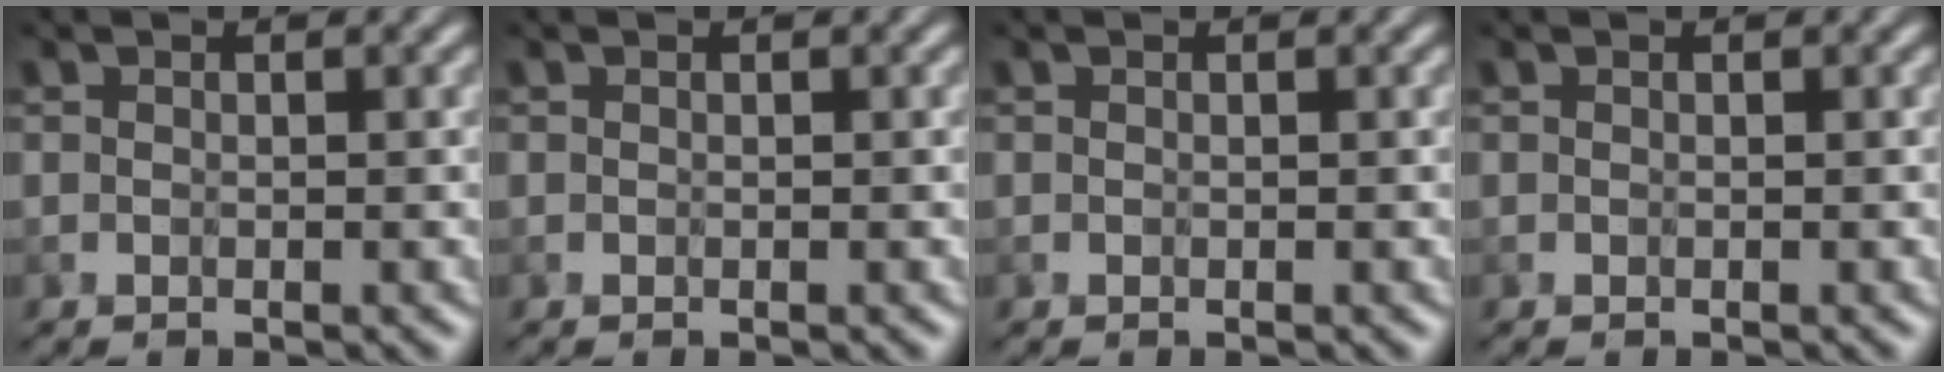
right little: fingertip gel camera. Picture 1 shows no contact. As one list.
[{"total": 0.0}, {"total": 0.0}, {"total": 0.0}]